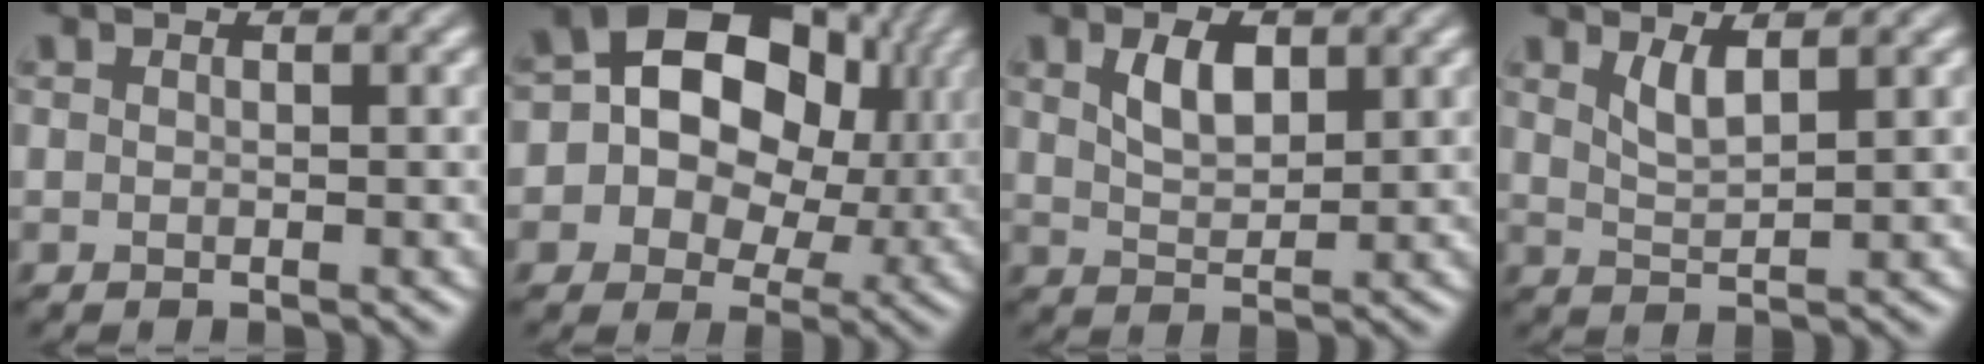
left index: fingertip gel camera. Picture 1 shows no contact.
{"total": 14.7, "force": [3.1, 11.2, 9.0], "torque": [-0.151, 0.029, 0.042]}
{"total": 3.3, "force": [1.5, 1.7, 2.4], "torque": [-0.050, 0.001, 0.031]}
{"total": 2.2, "force": [1.5, 0.6, 1.6], "torque": [-0.031, -0.007, 0.031]}